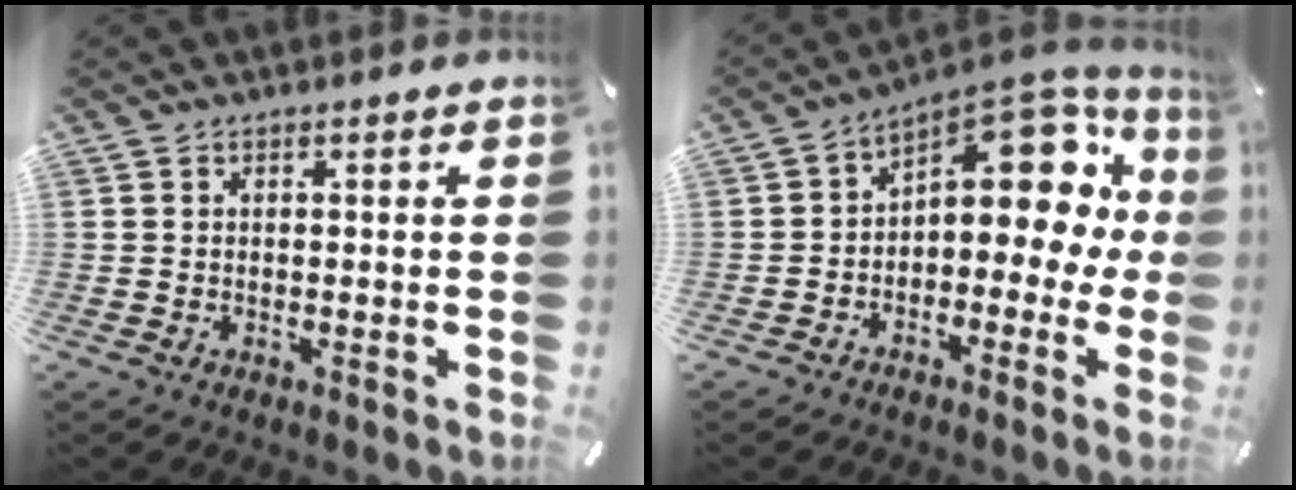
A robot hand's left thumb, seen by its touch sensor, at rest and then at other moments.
{"total": 14.8, "force": [6.0, 8.2, 10.7], "torque": [-0.139, -0.051, 0.101]}